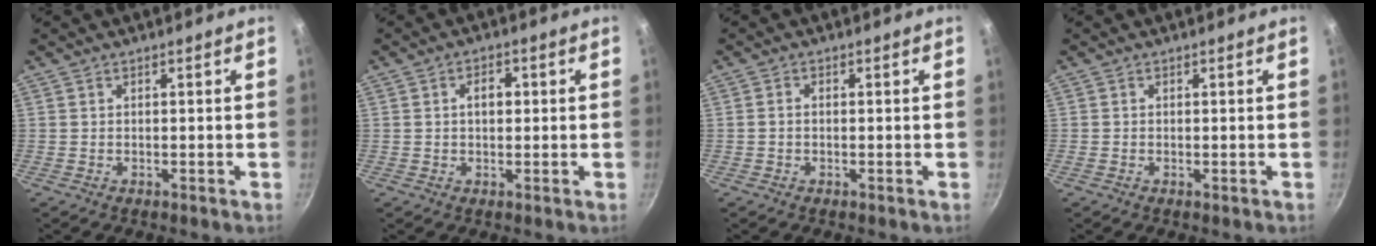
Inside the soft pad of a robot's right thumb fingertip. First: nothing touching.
{"total": 3.5, "force": [0.5, 2.3, 2.6], "torque": [-0.024, 0.010, 0.006]}
{"total": 1.2, "force": [-0.2, 0.9, 0.8], "torque": [-0.014, 0.006, -0.005]}
{"total": 0.0}